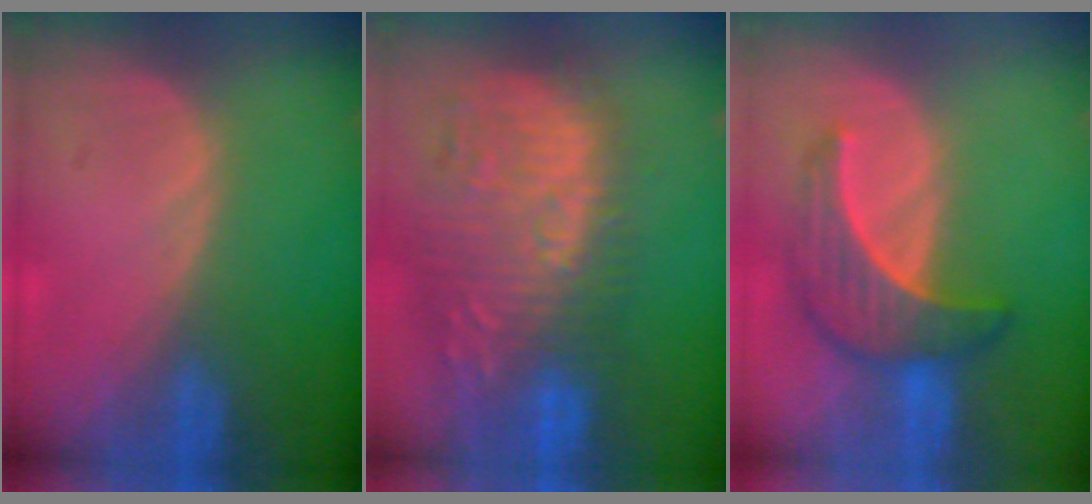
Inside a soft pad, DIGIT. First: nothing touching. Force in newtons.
{"total": 12.9, "press": 11.7, "slide": 5.4}
{"total": 6.6, "press": 6.6, "slide": 0.9}